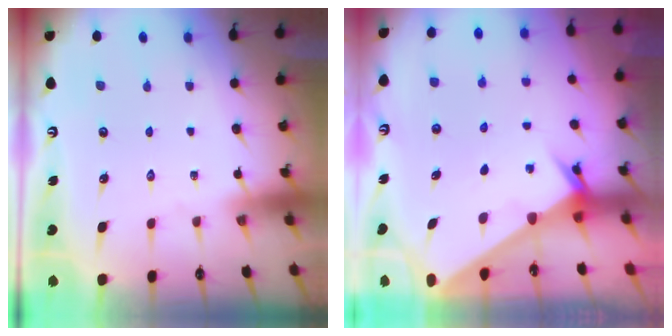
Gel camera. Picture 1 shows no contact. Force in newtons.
{"total": 2.4, "press": 2.4, "slide": 0.2}